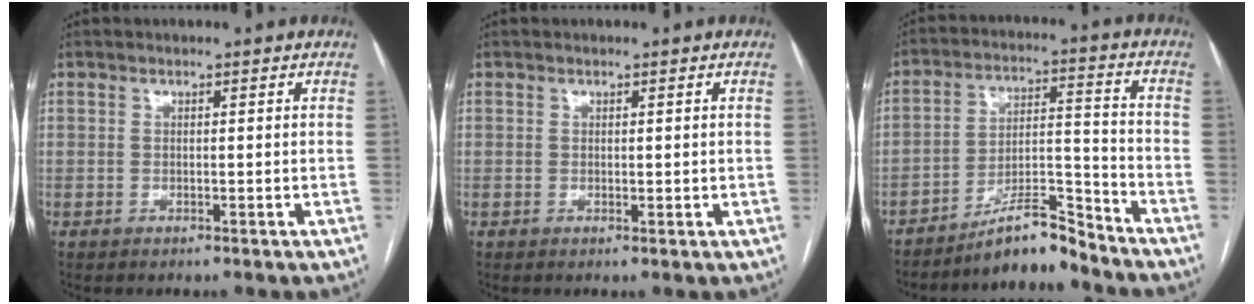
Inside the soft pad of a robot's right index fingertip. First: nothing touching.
{"total": 0.6, "force": [0.3, 0.4, 0.4], "torque": [-0.003, -0.003, 0.007]}
{"total": 8.7, "force": [-8.0, 0.9, 3.2], "torque": [-0.050, 0.027, -0.137]}